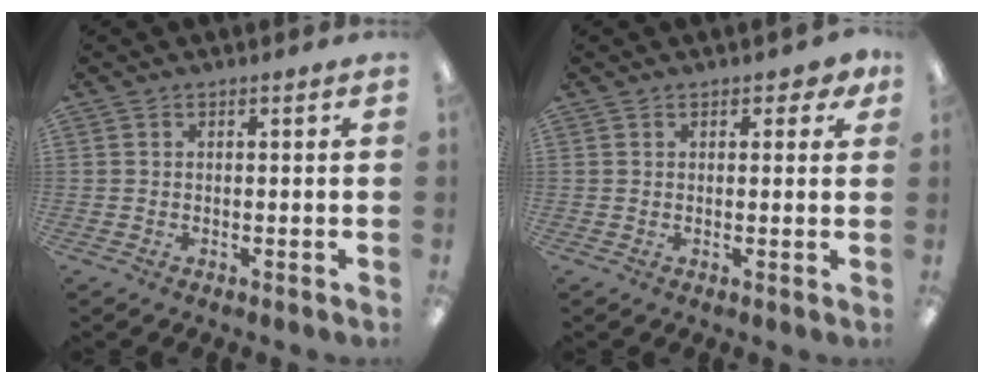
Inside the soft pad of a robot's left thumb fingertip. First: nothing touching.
{"total": 2.6, "force": [1.3, 1.4, 1.7], "torque": [-0.020, -0.003, 0.020]}